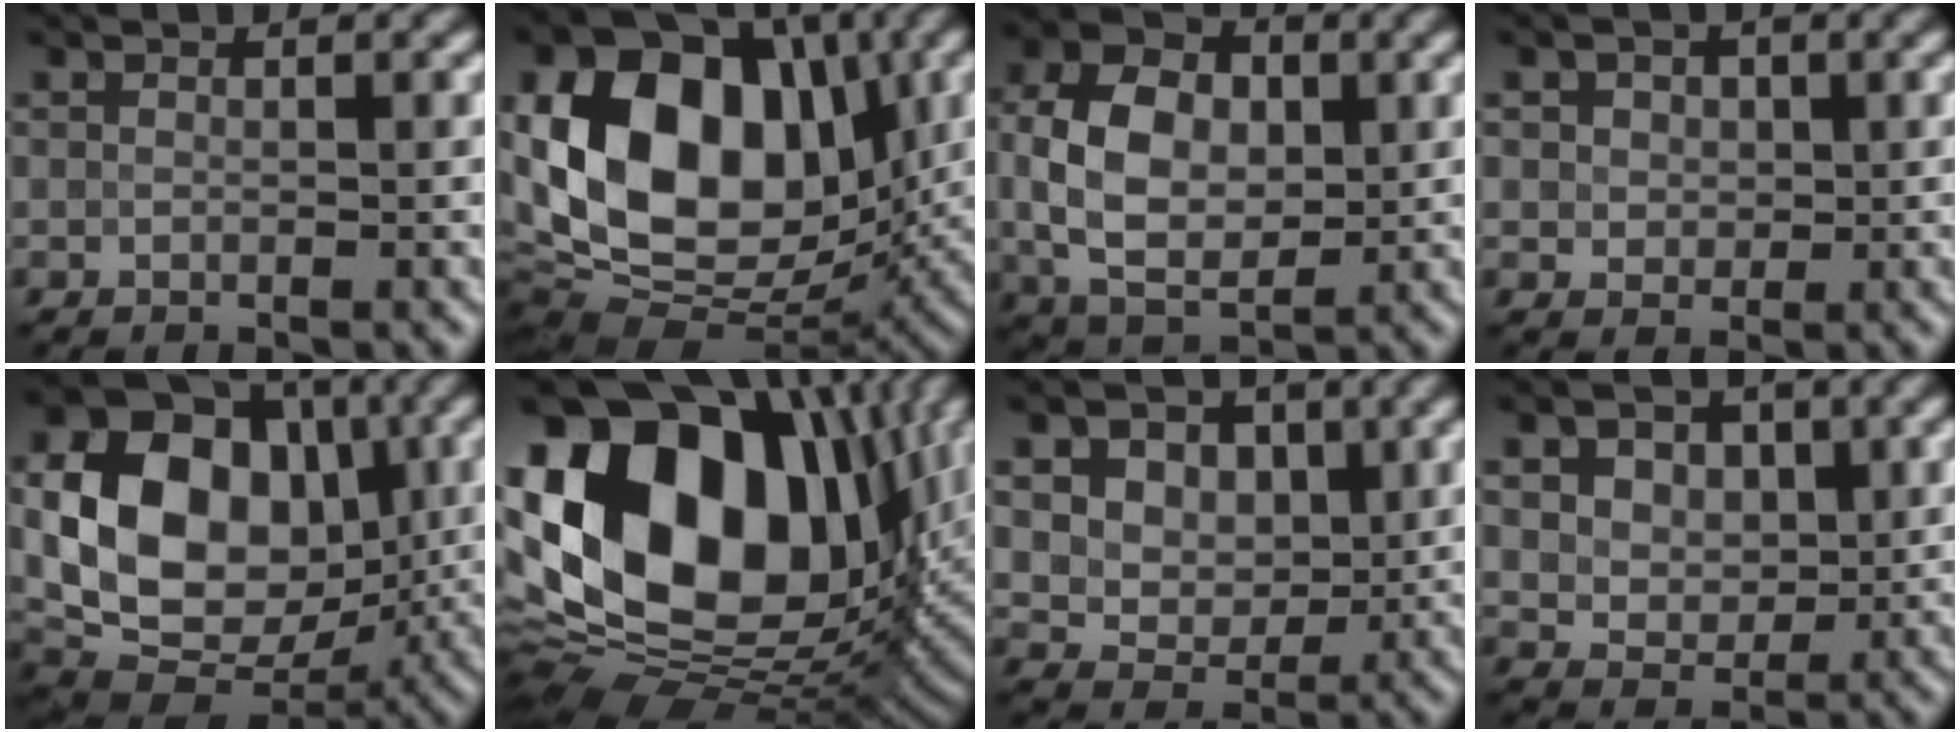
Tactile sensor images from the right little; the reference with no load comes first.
{"total": 14.8, "force": [1.3, 10.2, 10.6], "torque": [-0.184, 0.019, 0.009]}
{"total": 8.4, "force": [0.8, 5.9, 6.0], "torque": [-0.121, 0.006, 0.006]}
{"total": 2.1, "force": [0.7, 1.8, 0.9], "torque": [-0.001, 0.006, 0.003]}
{"total": 12.8, "force": [0.8, 9.3, 8.8], "torque": [-0.153, 0.004, 0.008]}
{"total": 19.4, "force": [3.8, 13.3, 13.6], "torque": [-0.267, 0.027, 0.056]}
{"total": 9.2, "force": [3.7, 7.0, 4.8], "torque": [-0.071, 0.026, 0.051]}
{"total": 7.4, "force": [3.0, 5.4, 4.1], "torque": [-0.074, 0.023, 0.042]}